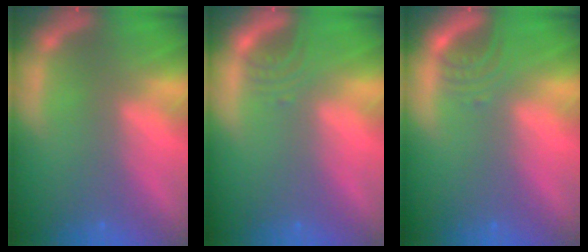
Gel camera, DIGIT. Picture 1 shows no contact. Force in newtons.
{"total": 2.0}
{"total": 2.5}